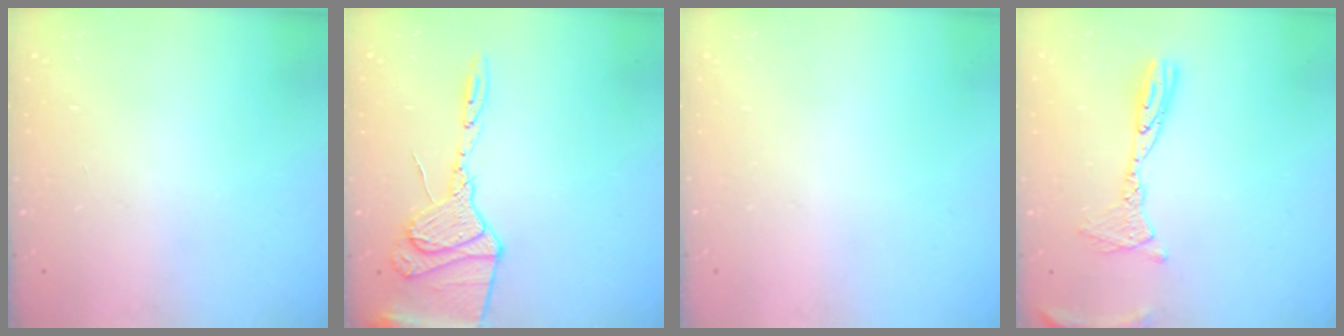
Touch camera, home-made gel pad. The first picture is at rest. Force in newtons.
{"total": 15.7, "press": 15.6, "slide": 1.2}
{"total": 0.0}
{"total": 11.6, "press": 11.5, "slide": 1.1}